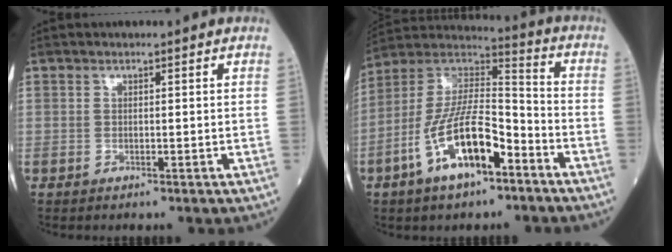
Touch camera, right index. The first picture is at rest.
{"total": 15.0, "force": [-7.1, 4.9, 12.2], "torque": [-0.243, 0.013, -0.125]}